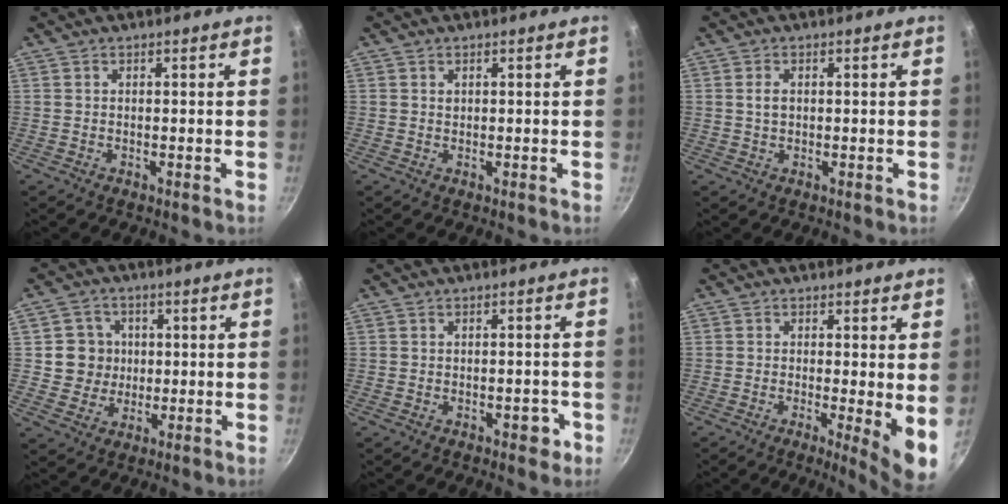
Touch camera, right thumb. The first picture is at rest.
{"total": 0.5, "force": [0.2, 0.4, 0.2], "torque": [-0.001, 0.000, 0.004]}
{"total": 1.8, "force": [0.2, 1.1, 1.4], "torque": [-0.022, 0.003, 0.005]}
{"total": 6.8, "force": [0.6, 6.5, 1.6], "torque": [0.010, 0.007, 0.006]}
{"total": 2.8, "force": [-1.3, 1.6, 1.9], "torque": [-0.004, 0.016, -0.010]}
{"total": 6.8, "force": [-0.6, 1.0, 6.7], "torque": [-0.092, -0.018, -0.008]}